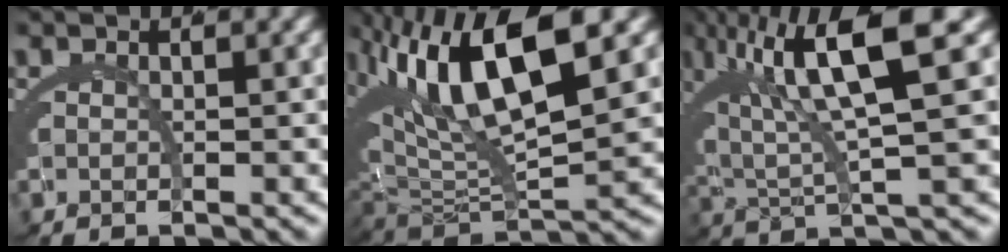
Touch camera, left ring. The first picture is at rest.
{"total": 11.3, "force": [4.0, 4.9, 9.4], "torque": [-0.176, 0.025, 0.066]}
{"total": 9.6, "force": [3.4, 3.0, 8.5], "torque": [-0.143, 0.026, 0.052]}